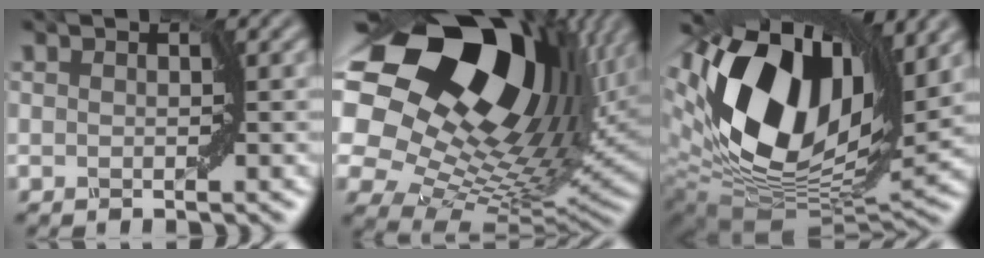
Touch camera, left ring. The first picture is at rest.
{"total": 18.8, "force": [7.7, 11.7, 12.5], "torque": [-0.253, 0.008, 0.156]}
{"total": 15.9, "force": [5.3, 9.3, 11.8], "torque": [-0.258, 0.013, 0.095]}